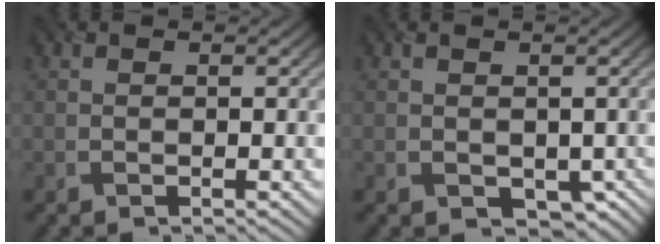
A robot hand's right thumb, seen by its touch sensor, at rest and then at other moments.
{"total": 2.3, "force": [-0.6, 1.9, 1.2], "torque": [-0.027, -0.014, -0.010]}